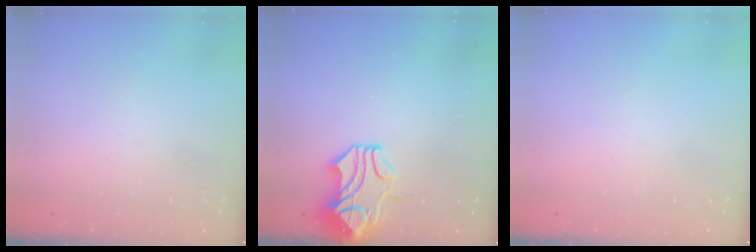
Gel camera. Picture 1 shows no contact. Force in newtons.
{"total": 2.3, "press": 1.7, "slide": 1.6}
{"total": 0.0}